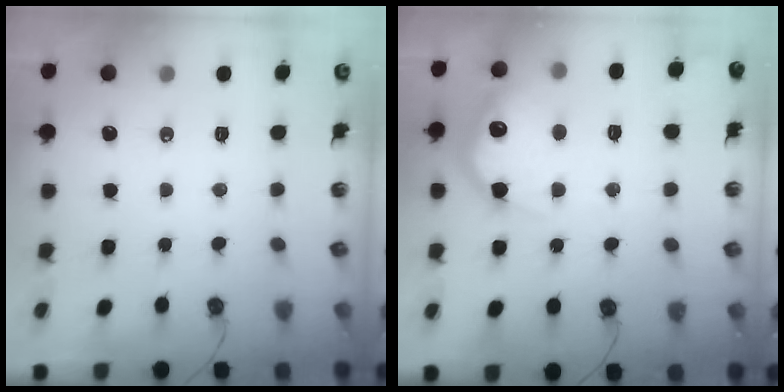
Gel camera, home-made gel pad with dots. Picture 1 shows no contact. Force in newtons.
{"total": 18.3, "press": 18.3, "slide": 1.3}